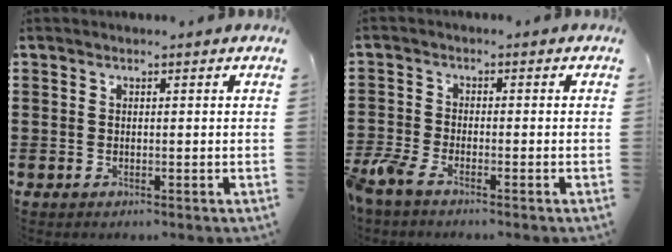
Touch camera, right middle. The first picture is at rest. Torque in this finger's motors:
{"motor_torque": [1.50, -0.64, 0.57, 0.21]}